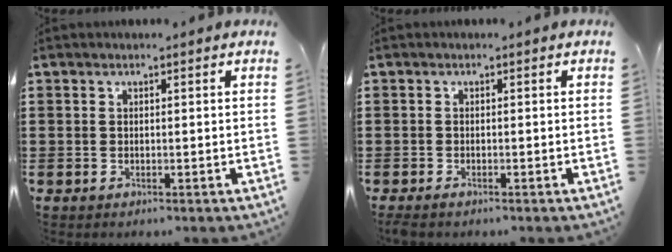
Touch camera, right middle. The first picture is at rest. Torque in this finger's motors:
{"motor_torque": [1.67, 0.47, 0.10, 0.03]}